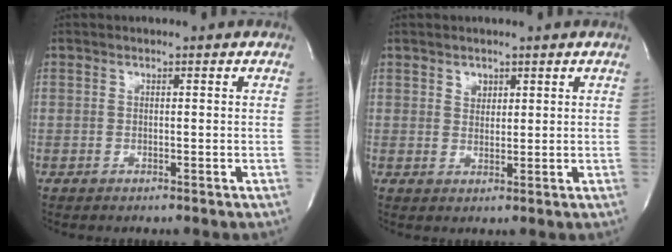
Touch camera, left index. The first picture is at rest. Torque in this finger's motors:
{"motor_torque": [0.48, -0.36, -0.02, 0.00]}